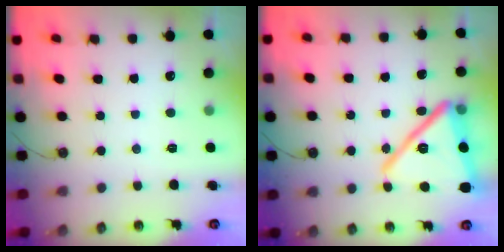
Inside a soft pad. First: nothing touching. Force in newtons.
{"total": 21.8, "press": 20.7, "slide": 6.8}